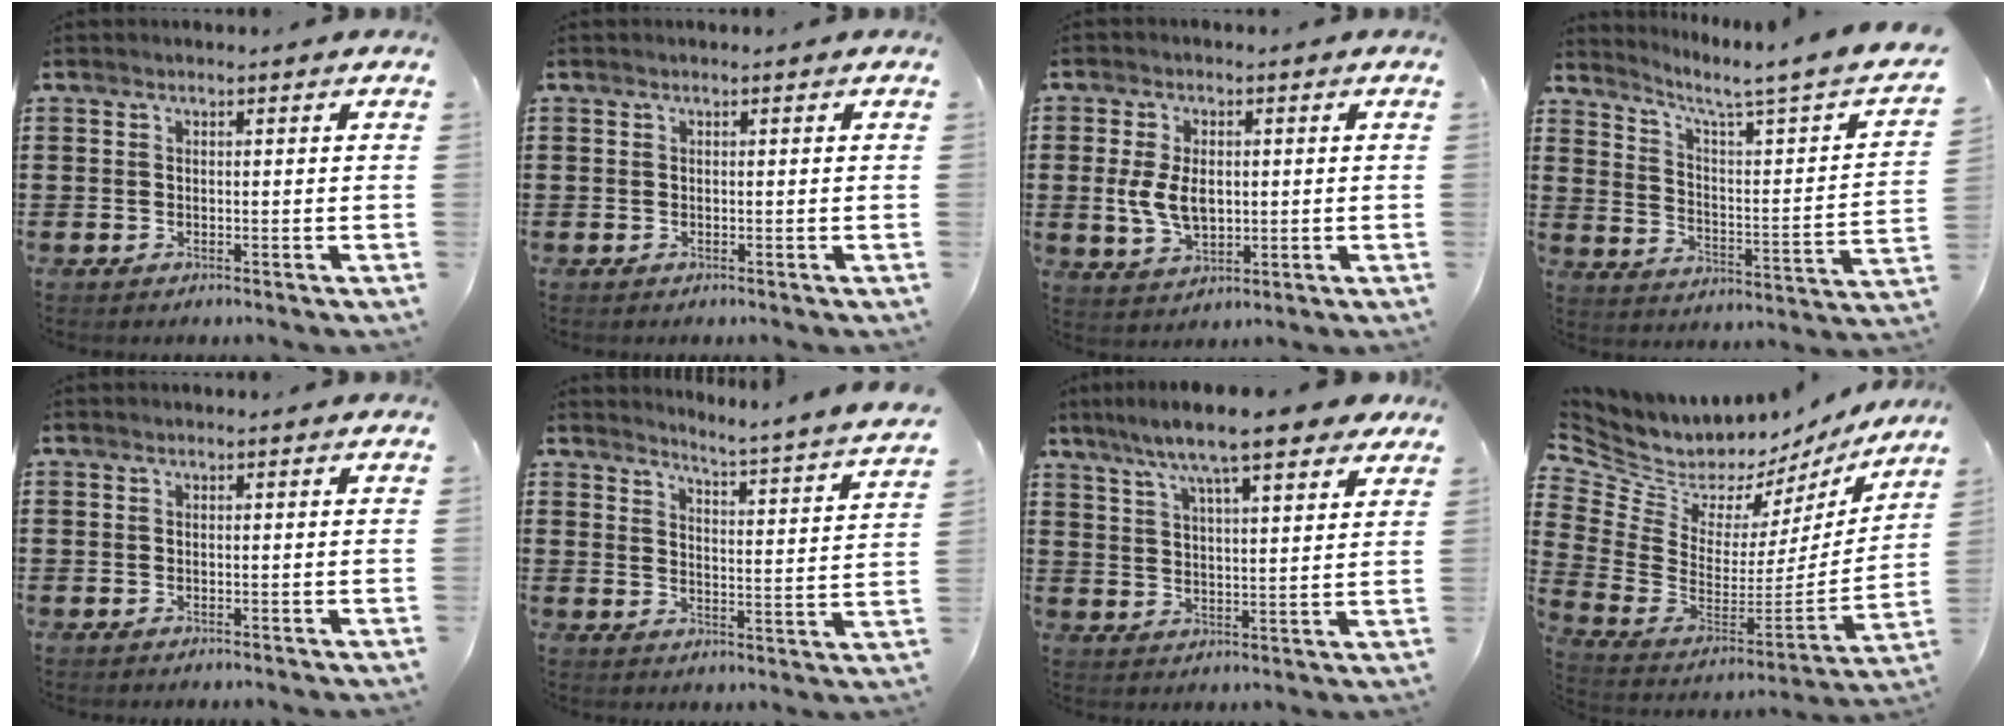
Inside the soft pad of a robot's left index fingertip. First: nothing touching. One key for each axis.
{"total": 0.0}
{"total": 6.4, "fx": 0.3, "fy": 4.0, "fz": 5.0, "tx": -0.113, "ty": 0.001, "tz": -0.002}
{"total": 3.6, "fx": 2.2, "fy": -0.5, "fz": 2.8, "tx": -0.069, "ty": -0.035, "tz": 0.022}
{"total": 0.0}
{"total": 3.7, "fx": 3.3, "fy": -1.3, "fz": 1.1, "tx": -0.042, "ty": -0.045, "tz": 0.044}
{"total": 10.2, "fx": 8.0, "fy": 1.5, "fz": 6.2, "tx": -0.137, "ty": -0.017, "tz": 0.136}
{"total": 6.2, "fx": 5.6, "fy": 2.6, "fz": 0.5, "tx": -0.055, "ty": -0.061, "tz": 0.097}